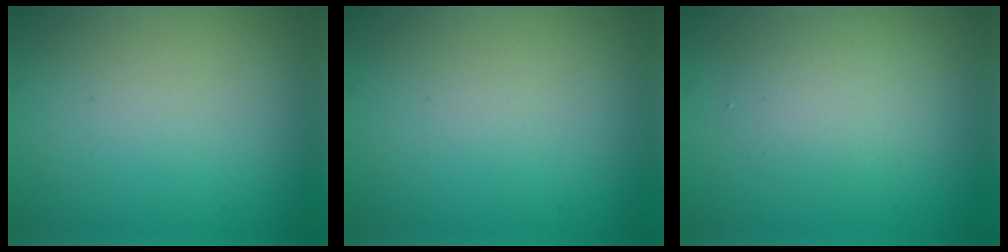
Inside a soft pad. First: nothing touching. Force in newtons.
{"total": 0.0}
{"total": 2.6, "press": 2.6, "slide": 0.1}